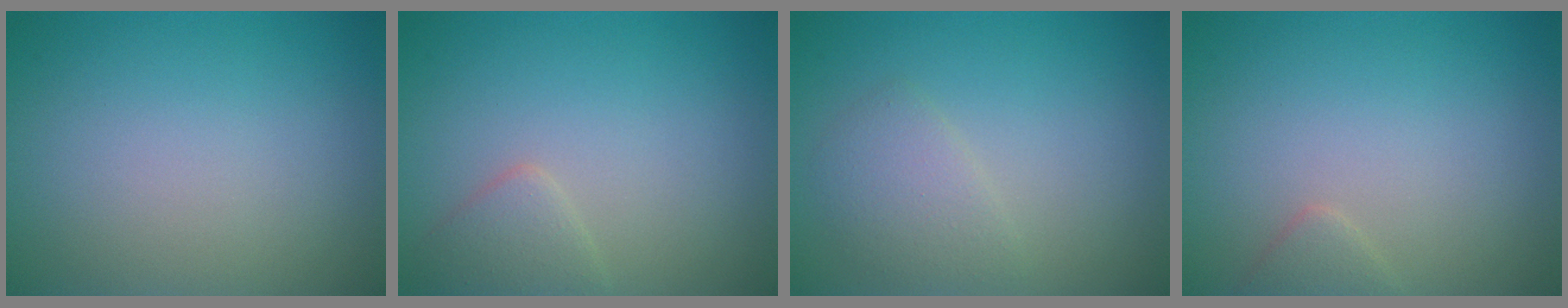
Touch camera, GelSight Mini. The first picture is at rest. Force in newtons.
{"total": 1.8, "press": 1.8, "slide": 0.0}
{"total": 2.2, "press": 2.2, "slide": 0.0}
{"total": 1.2, "press": 1.2, "slide": 0.1}